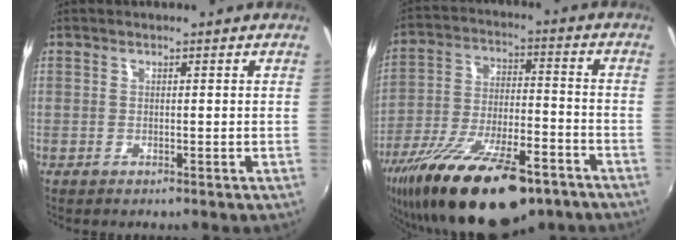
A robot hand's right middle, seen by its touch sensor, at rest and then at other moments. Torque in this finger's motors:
{"motor_torque": [1.09, -1.05, 0.62, 0.21]}